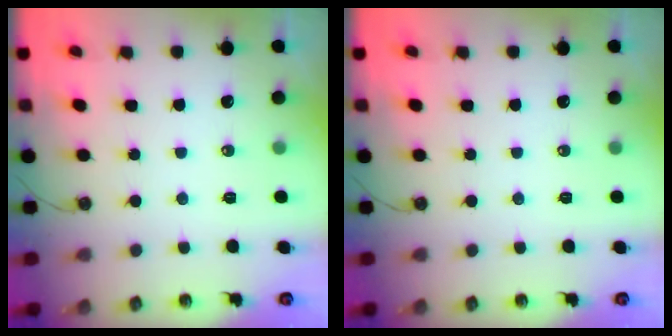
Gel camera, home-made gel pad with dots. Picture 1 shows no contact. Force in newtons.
{"total": 0.0}